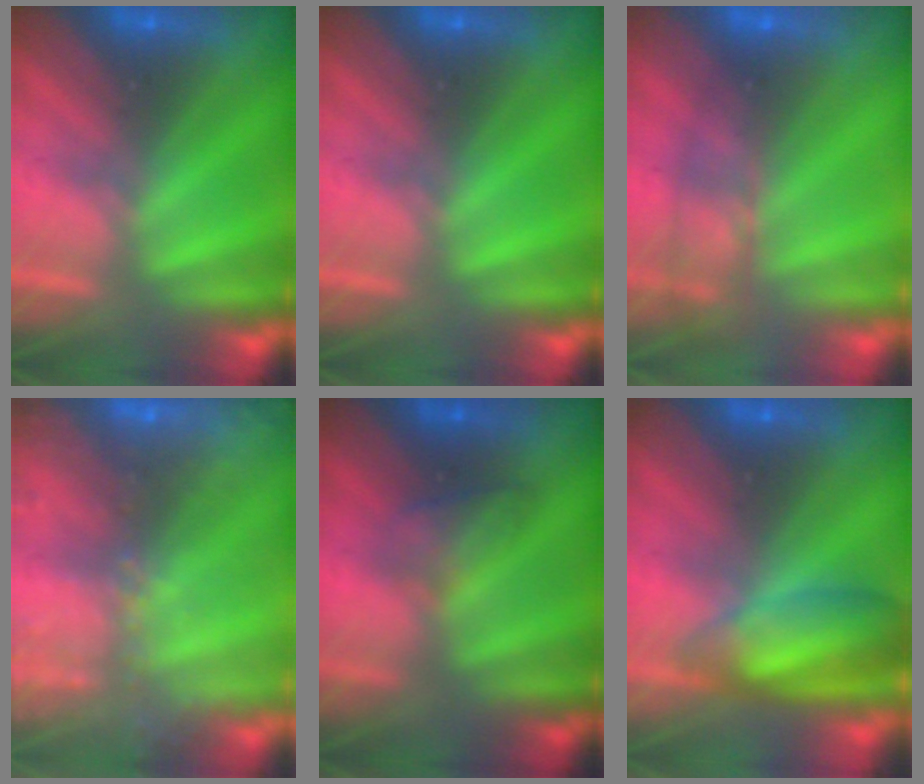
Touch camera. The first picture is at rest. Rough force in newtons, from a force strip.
{"total": 0.0}
{"total": 7.6}
{"total": 9.1}
{"total": 2.2}
{"total": 7.3}